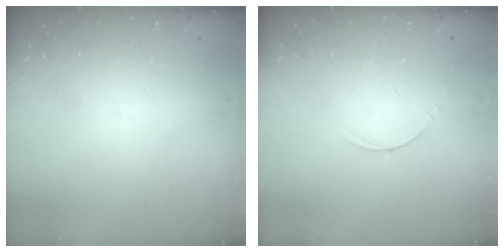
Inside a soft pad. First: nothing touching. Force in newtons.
{"total": 3.0, "press": 3.0, "slide": 0.3}